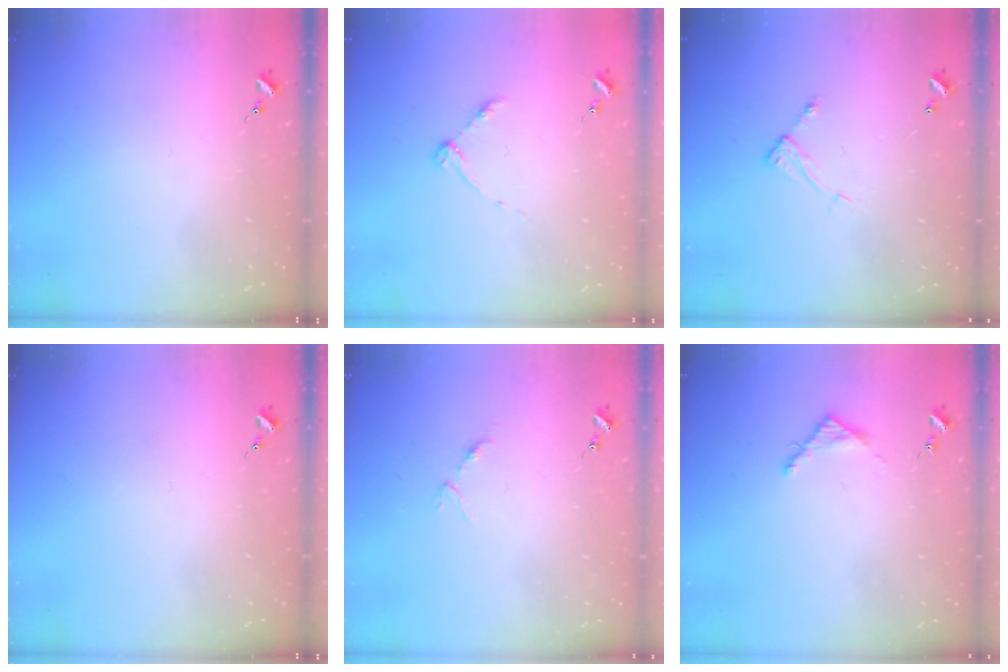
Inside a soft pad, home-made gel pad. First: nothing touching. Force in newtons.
{"total": 3.3, "press": 3.3, "slide": 0.5}
{"total": 5.8, "press": 5.8, "slide": 0.2}
{"total": 0.0}
{"total": 3.7, "press": 3.7, "slide": 0.3}
{"total": 3.5, "press": 3.5, "slide": 0.3}